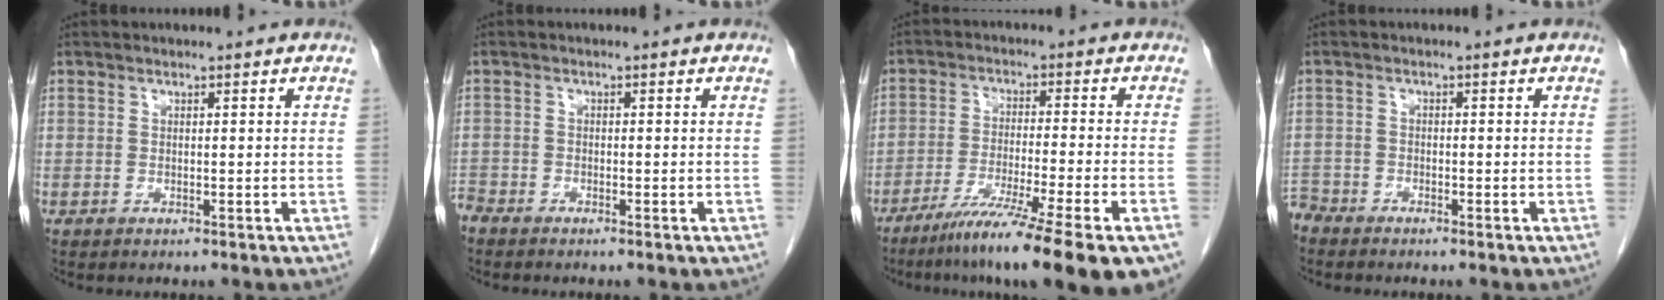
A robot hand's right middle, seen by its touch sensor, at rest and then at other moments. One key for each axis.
{"total": 1.8, "fx": -1.8, "fy": 0.4, "fz": 0.3, "tx": -0.003, "ty": -0.004, "tz": -0.033}
{"total": 15.8, "fx": -10.7, "fy": -0.3, "fz": 11.6, "tx": -0.153, "ty": -0.044, "tz": -0.170}
{"total": 2.7, "fx": -2.7, "fy": 0.6, "fz": 0.0, "tx": 0.005, "ty": -0.006, "tz": -0.051}